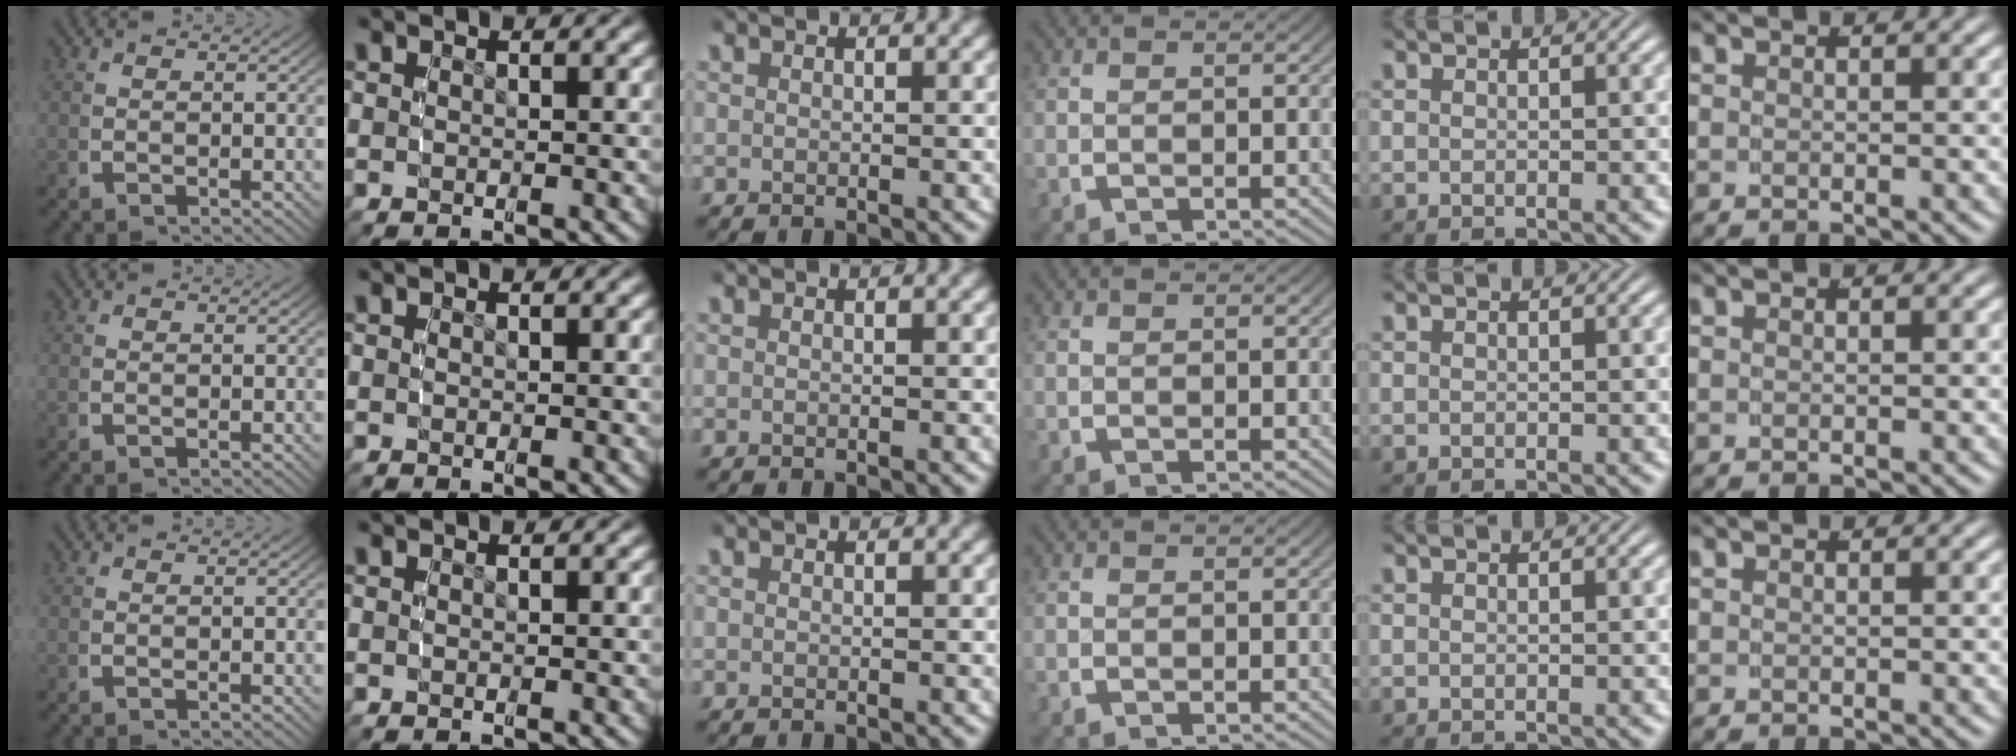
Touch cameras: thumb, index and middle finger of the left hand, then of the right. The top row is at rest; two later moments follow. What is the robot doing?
{"motion": "reach", "object": "coat"}